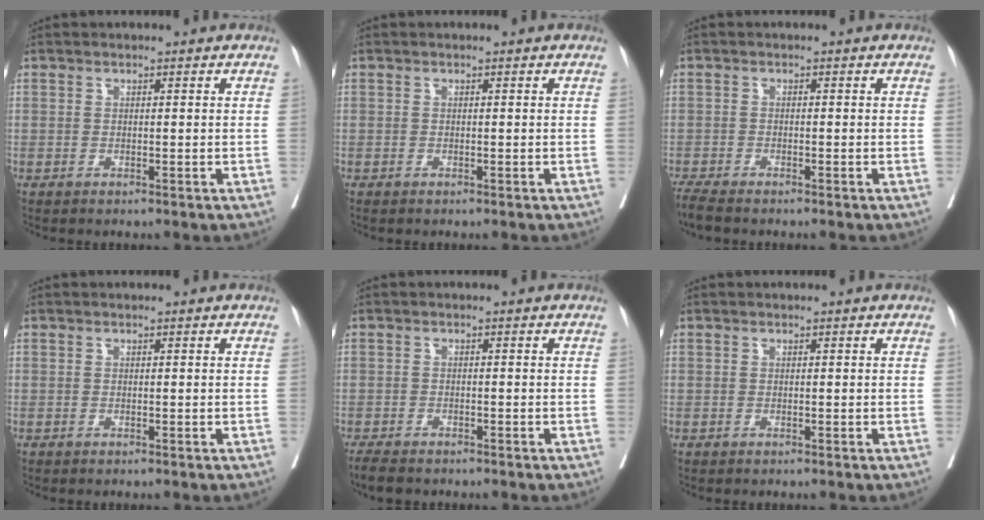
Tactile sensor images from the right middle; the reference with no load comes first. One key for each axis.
{"total": 0.0}
{"total": 3.3, "fx": -3.0, "fy": 0.1, "fz": 1.5, "tx": -0.031, "ty": -0.011, "tz": -0.055}
{"total": 0.0}
{"total": 4.3, "fx": -3.6, "fy": 1.2, "fz": 2.0, "tx": -0.037, "ty": -0.010, "tz": -0.057}
{"total": 0.0}